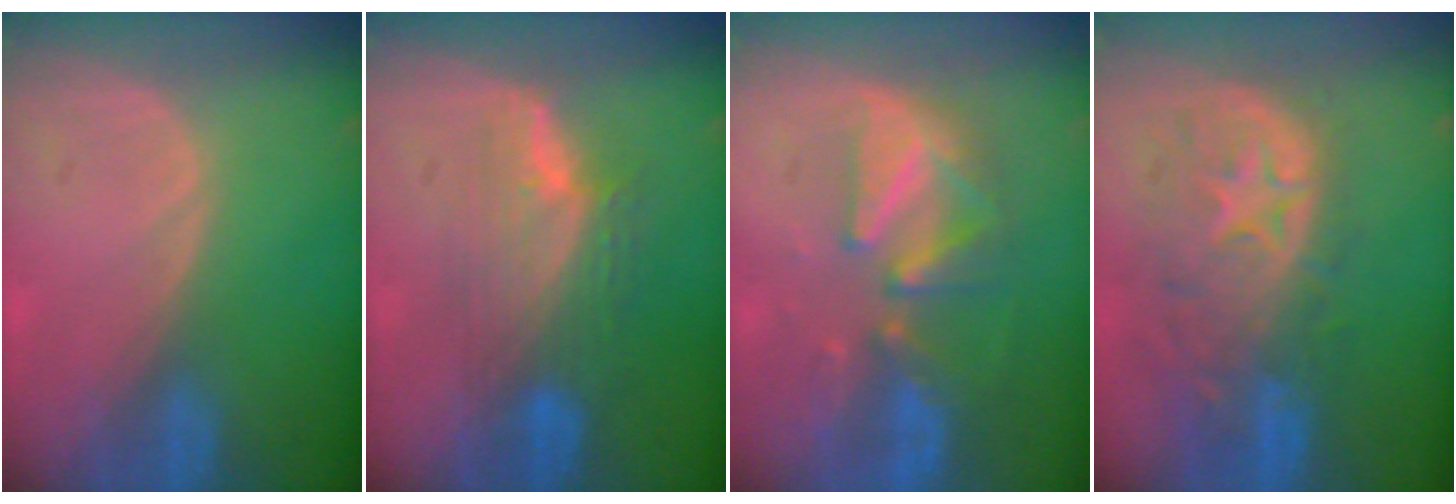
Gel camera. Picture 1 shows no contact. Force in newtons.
{"total": 7.5, "press": 7.1, "slide": 2.6}
{"total": 8.7, "press": 8.2, "slide": 3.0}
{"total": 11.1, "press": 9.8, "slide": 5.2}